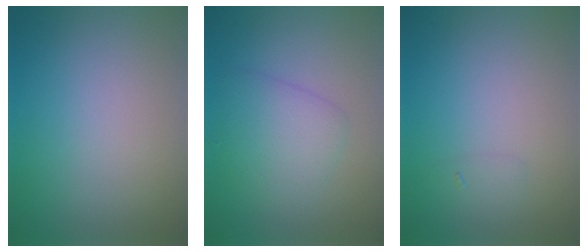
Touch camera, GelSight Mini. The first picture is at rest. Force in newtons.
{"total": 3.4, "press": 3.4, "slide": 0.1}
{"total": 0.6, "press": 0.6, "slide": 0.0}